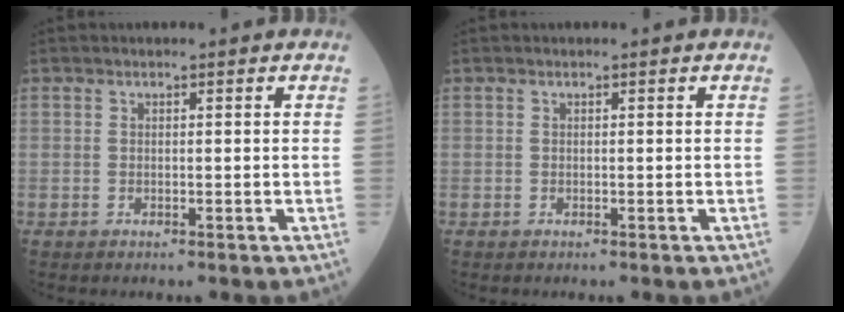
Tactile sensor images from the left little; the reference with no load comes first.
{"total": 0.0}